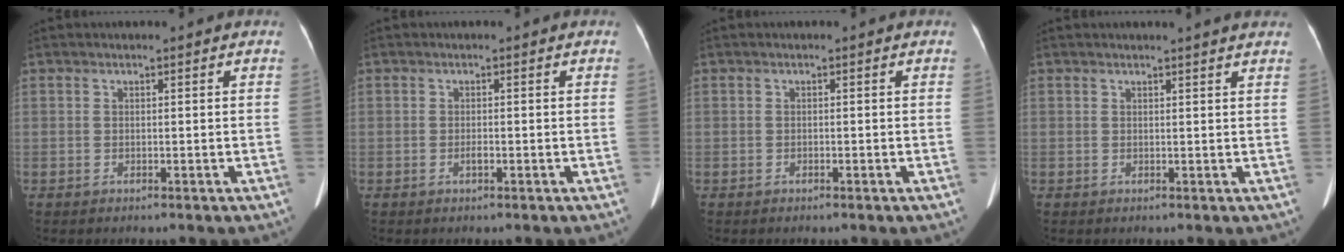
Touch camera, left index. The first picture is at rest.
{"total": 0.9, "force": [-0.4, 0.3, 0.7], "torque": [-0.016, 0.000, -0.006]}
{"total": 0.0}
{"total": 3.7, "force": [3.4, -0.3, 1.5], "torque": [-0.021, 0.004, 0.028]}